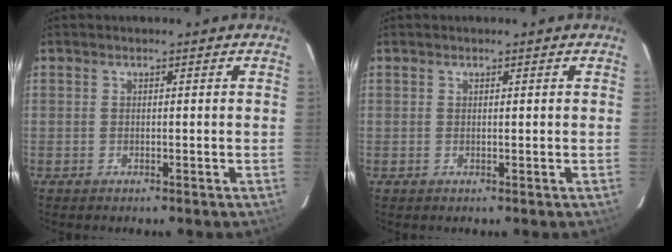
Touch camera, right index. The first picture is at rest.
{"total": 0.0}